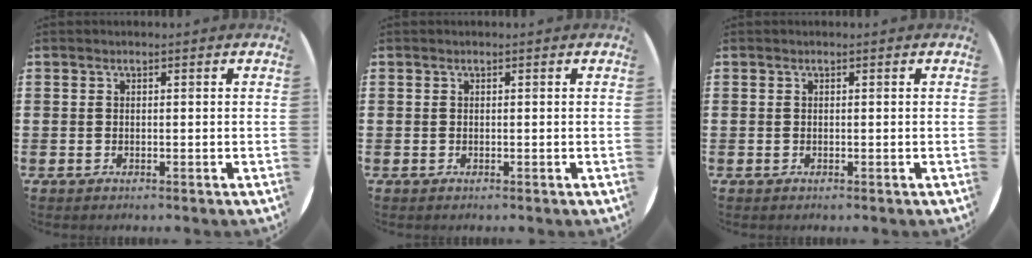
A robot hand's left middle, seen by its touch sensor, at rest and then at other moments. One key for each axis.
{"total": 0.0}
{"total": 0.0}